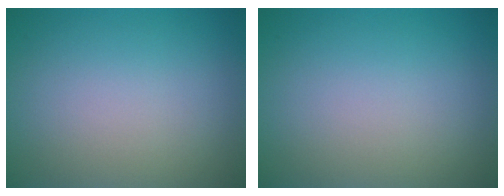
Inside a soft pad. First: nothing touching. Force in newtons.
{"total": 0.0}